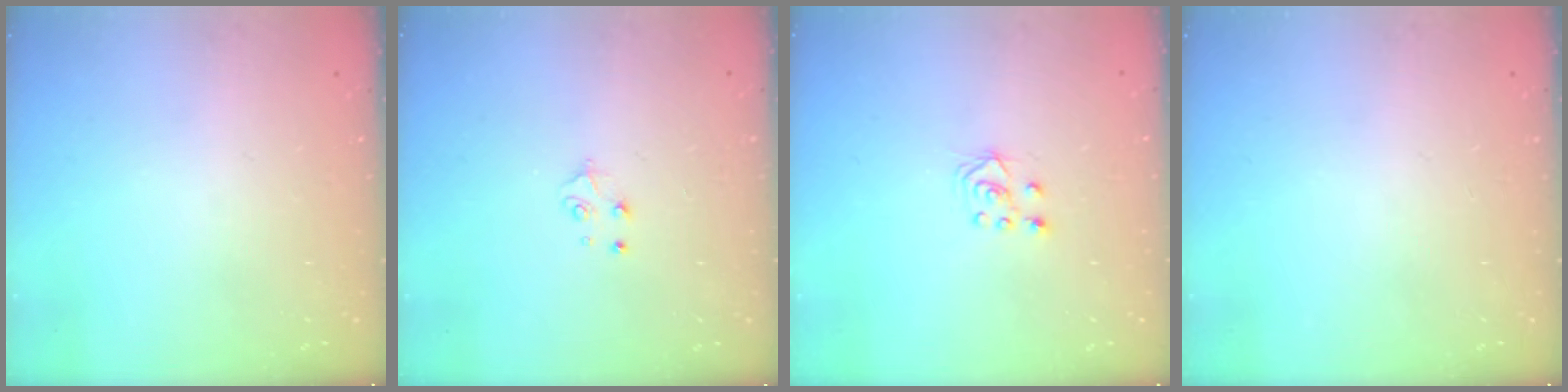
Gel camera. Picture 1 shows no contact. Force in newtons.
{"total": 4.5, "press": 4.5, "slide": 0.6}
{"total": 3.9, "press": 3.8, "slide": 0.7}
{"total": 0.0}